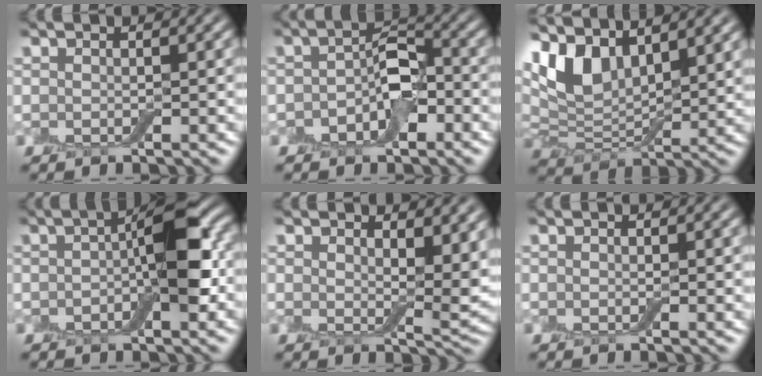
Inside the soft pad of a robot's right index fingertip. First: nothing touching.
{"total": 3.9, "force": [-1.4, 2.3, 2.9], "torque": [-0.046, 0.008, -0.028]}
{"total": 7.8, "force": [5.0, 3.6, 4.7], "torque": [-0.113, 0.008, 0.095]}
{"total": 6.8, "force": [-0.4, 2.5, 6.3], "torque": [-0.095, 0.016, -0.014]}
{"total": 4.8, "force": [2.3, 2.3, 3.5], "torque": [-0.051, -0.014, 0.042]}
{"total": 0.0}